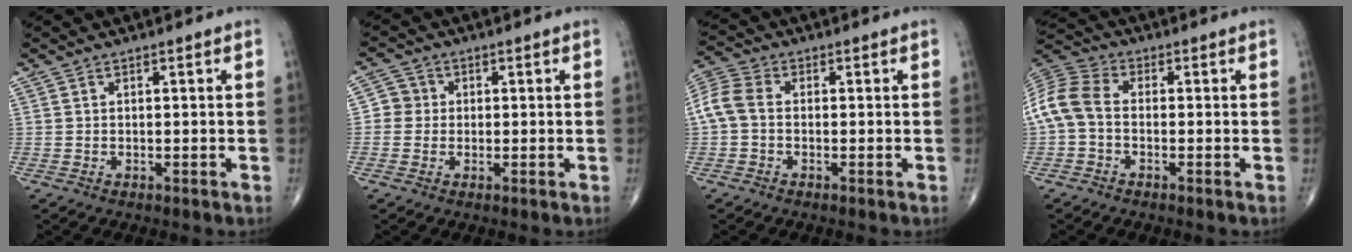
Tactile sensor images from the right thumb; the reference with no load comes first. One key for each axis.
{"total": 3.4, "fx": -0.1, "fy": 3.3, "fz": 0.7, "tx": 0.010, "ty": 0.008, "tz": -0.010}
{"total": 6.8, "fx": -0.3, "fy": 4.7, "fz": 5.0, "tx": -0.114, "ty": 0.019, "tz": -0.017}
{"total": 8.6, "fx": -1.0, "fy": 5.6, "fz": 6.4, "tx": -0.135, "ty": 0.024, "tz": -0.034}